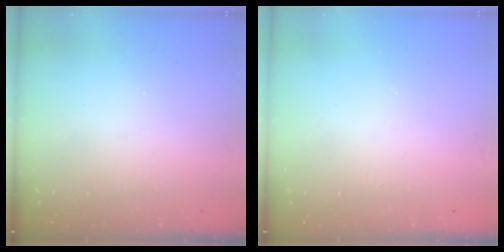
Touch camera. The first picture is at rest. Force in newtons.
{"total": 1.7, "press": 1.7, "slide": 0.2}